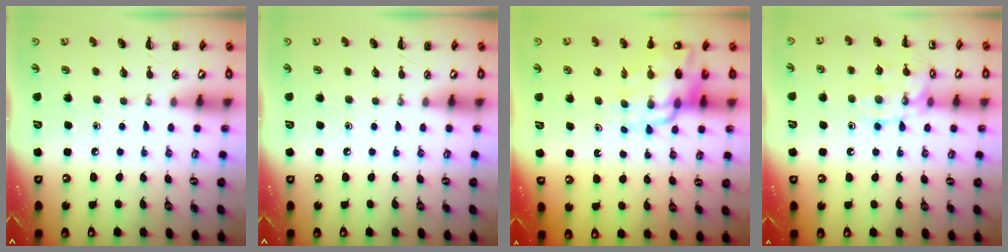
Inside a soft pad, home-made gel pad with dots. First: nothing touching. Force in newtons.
{"total": 0.0}
{"total": 13.5, "press": 12.9, "slide": 4.0}
{"total": 12.2, "press": 12.2, "slide": 0.8}